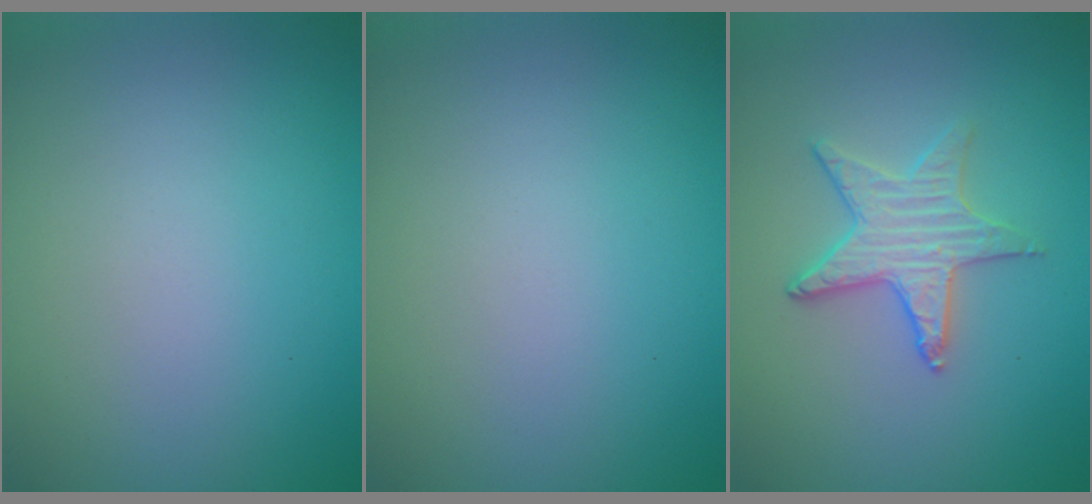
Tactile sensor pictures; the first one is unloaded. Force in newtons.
{"total": 0.0}
{"total": 3.0, "press": 2.9, "slide": 0.7}